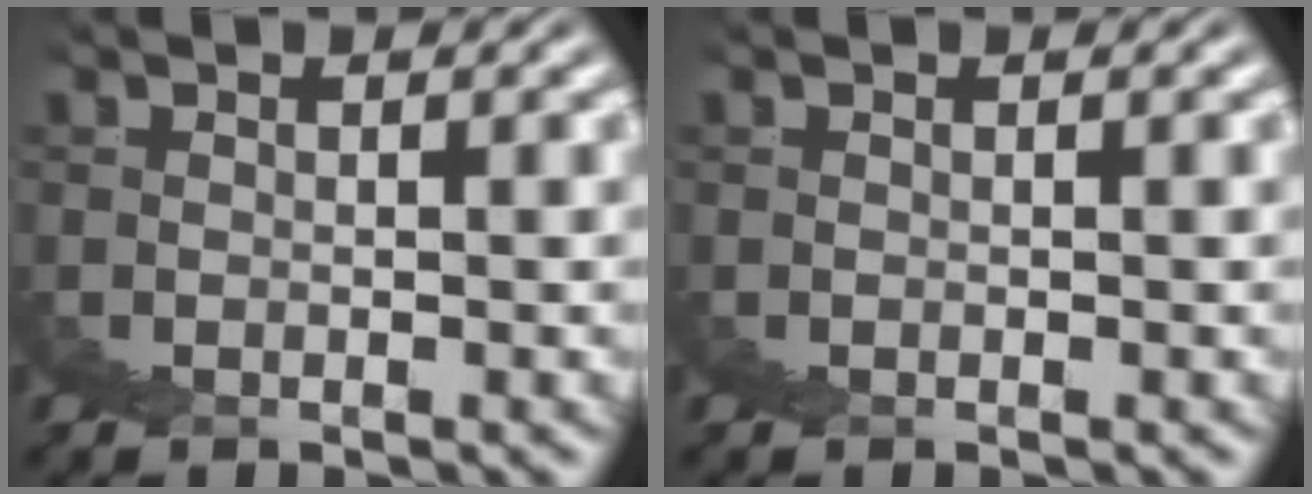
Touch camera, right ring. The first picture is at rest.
{"total": 0.0}